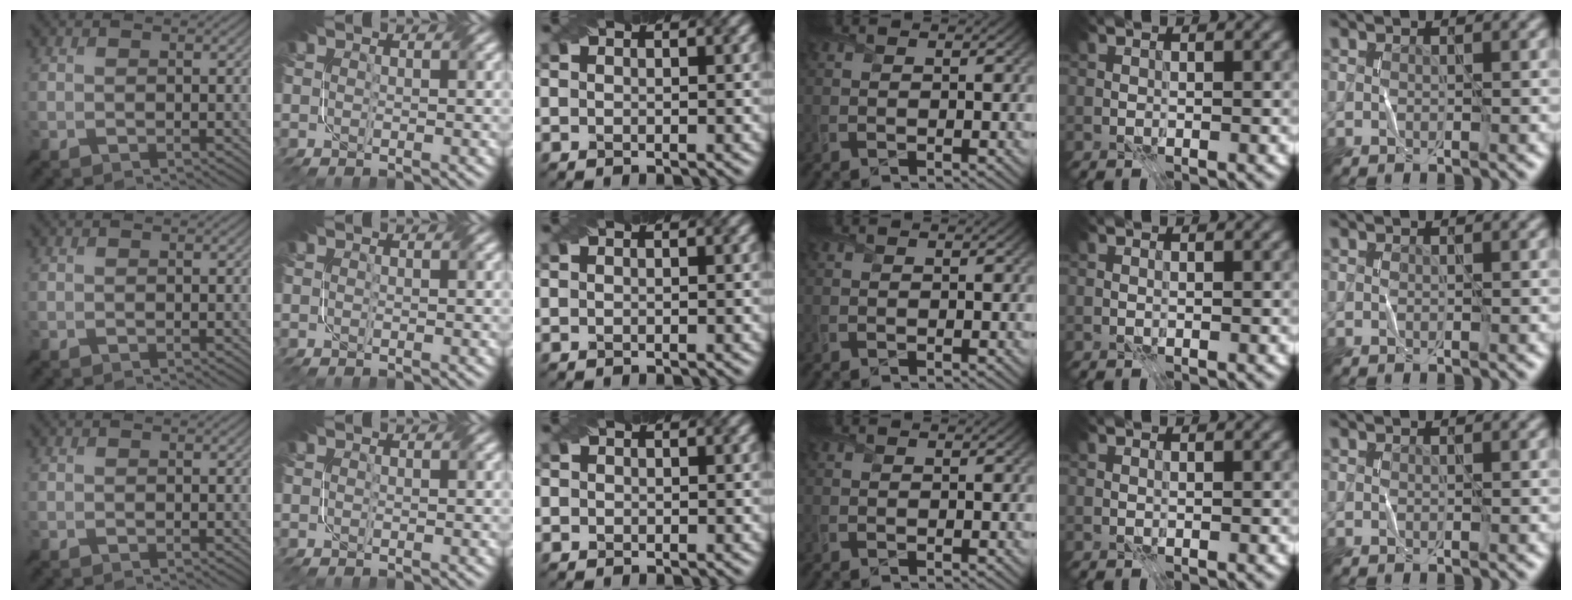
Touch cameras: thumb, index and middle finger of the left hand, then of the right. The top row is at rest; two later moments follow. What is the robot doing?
{"motion": "fold", "object": "file"}